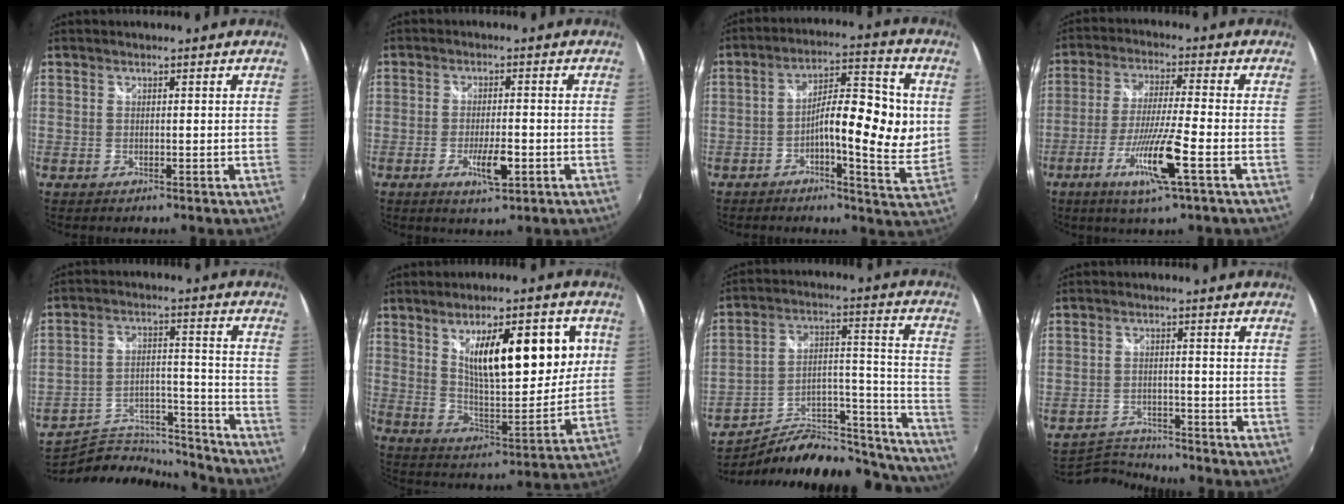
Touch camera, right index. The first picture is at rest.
{"total": 5.6, "force": [-2.2, 1.6, 4.9], "torque": [-0.097, -0.011, -0.038]}
{"total": 13.5, "force": [0.3, 3.7, 13.0], "torque": [-0.203, 0.012, -0.004]}
{"total": 11.5, "force": [-5.1, -0.2, 10.3], "torque": [-0.209, -0.017, -0.096]}
{"total": 16.5, "force": [-15.9, 3.3, 2.7], "torque": [-0.055, 0.031, -0.249]}
{"total": 18.7, "force": [6.2, 6.9, 16.2], "torque": [-0.242, 0.000, 0.104]}
{"total": 24.9, "force": [-19.8, 9.8, 11.4], "torque": [-0.151, 0.052, -0.271]}
{"total": 5.7, "force": [-5.7, 0.2, -0.5], "torque": [-0.016, 0.007, -0.105]}